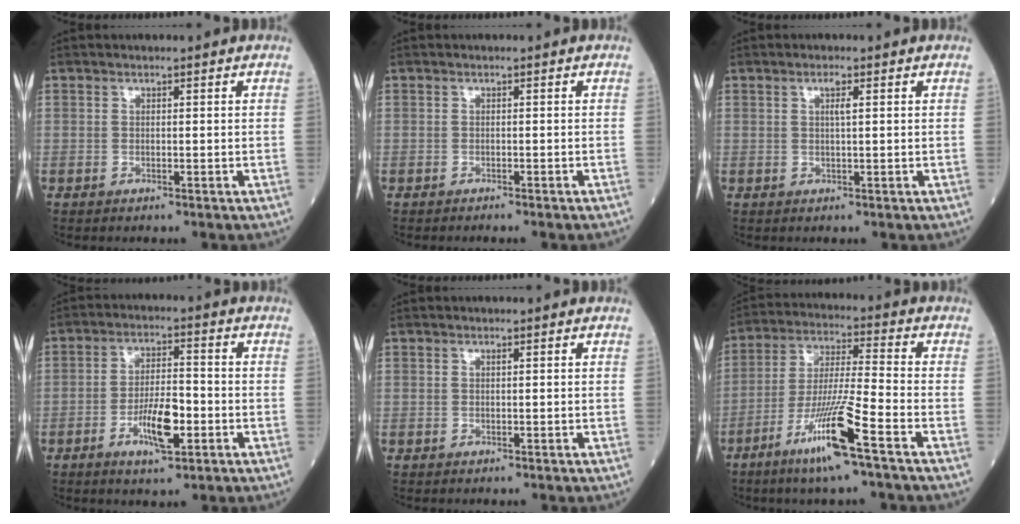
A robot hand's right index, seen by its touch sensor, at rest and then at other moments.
{"total": 2.3, "force": [-2.0, -0.1, 1.2], "torque": [-0.015, 0.001, -0.022]}
{"total": 1.5, "force": [0.5, 0.1, 1.4], "torque": [-0.028, 0.001, 0.007]}
{"total": 7.2, "force": [-2.8, 1.9, 6.4], "torque": [-0.121, 0.002, -0.048]}
{"total": 0.0}
{"total": 12.1, "force": [-6.7, -0.7, 10.1], "torque": [-0.196, -0.023, -0.129]}